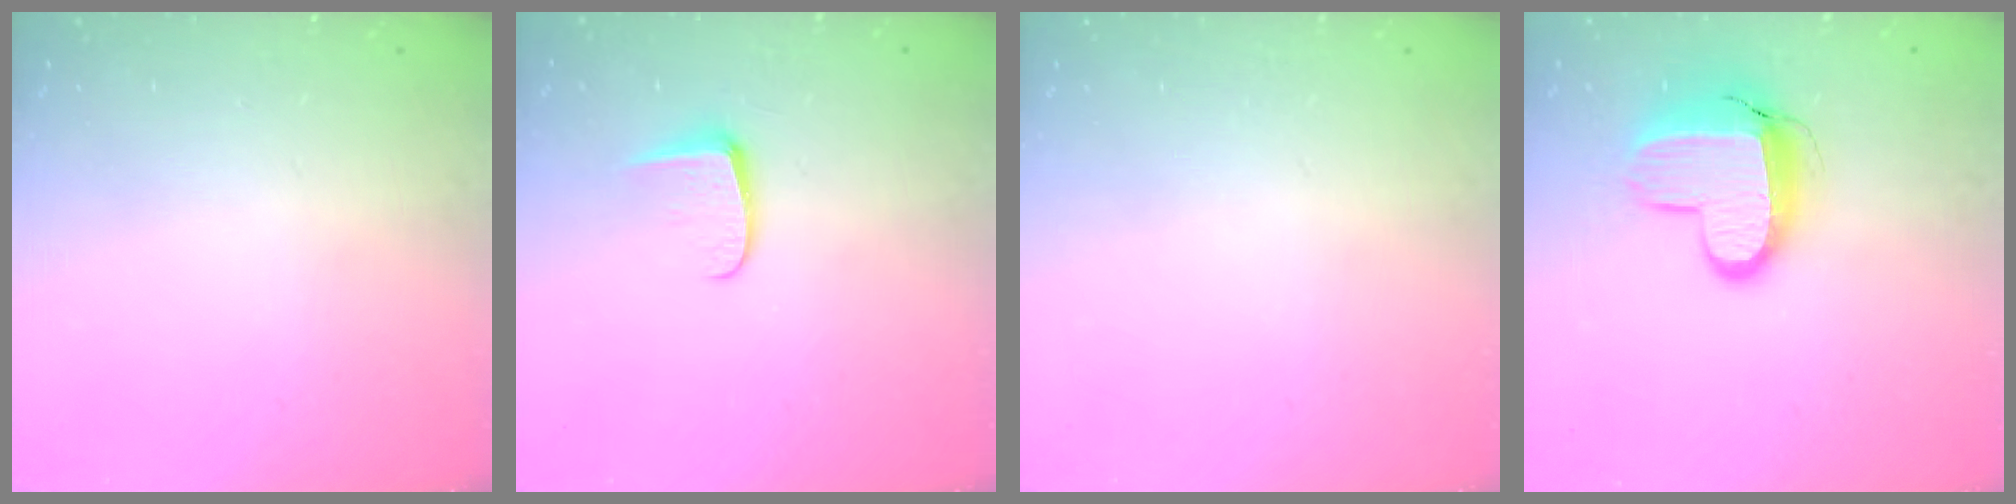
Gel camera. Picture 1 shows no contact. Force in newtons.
{"total": 6.0, "press": 6.0, "slide": 0.8}
{"total": 0.0}
{"total": 12.8, "press": 12.8, "slide": 1.0}